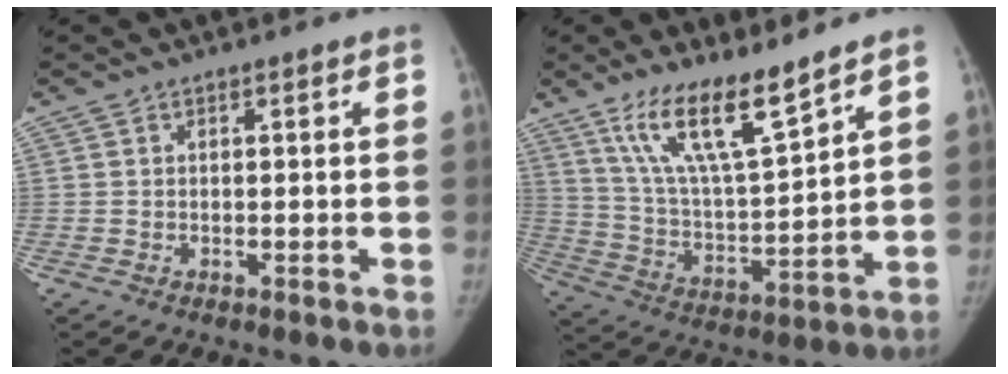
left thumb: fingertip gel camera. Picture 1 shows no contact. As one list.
[{"total": 15.0, "force": [10.6, 3.1, 10.1], "torque": [-0.170, -0.064, 0.209]}]